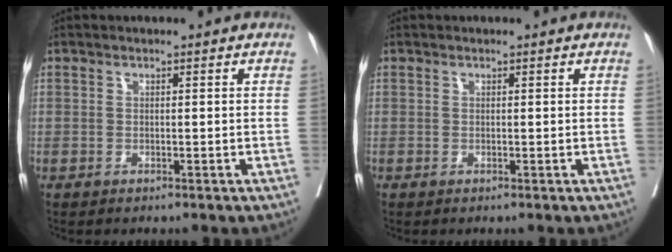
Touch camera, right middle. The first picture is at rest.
{"total": 0.0}